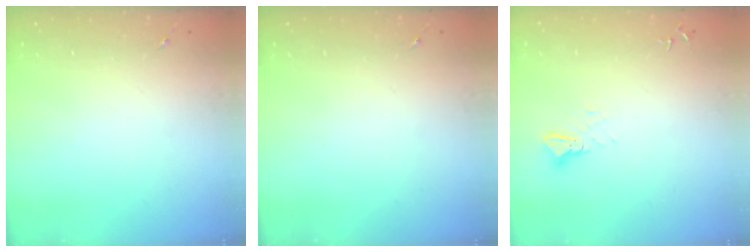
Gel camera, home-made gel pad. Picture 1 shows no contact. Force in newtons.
{"total": 0.0}
{"total": 2.4, "press": 2.4, "slide": 0.1}